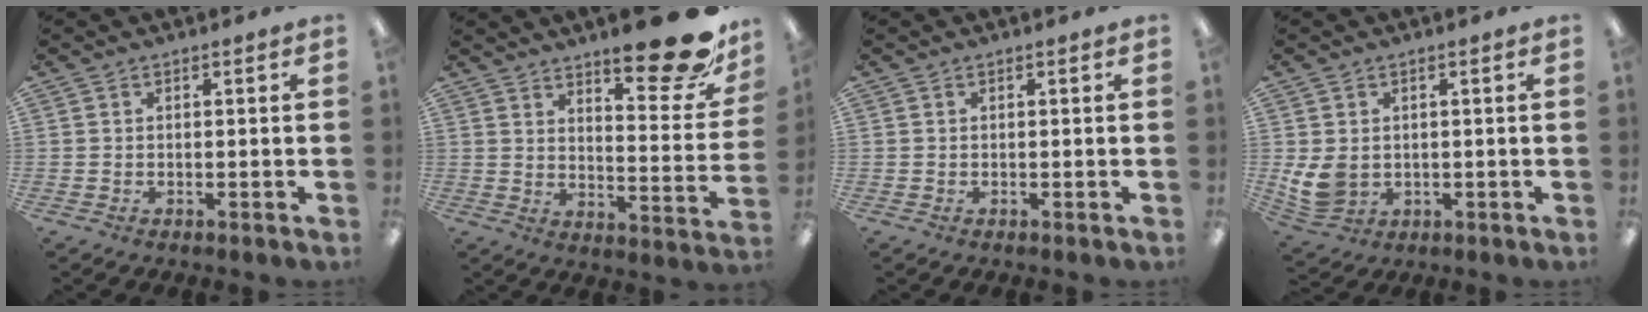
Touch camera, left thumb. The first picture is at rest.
{"total": 19.4, "force": [13.2, 5.9, 12.9], "torque": [-0.163, -0.094, 0.210]}
{"total": 0.0}
{"total": 7.0, "force": [0.5, 5.5, 4.3], "torque": [-0.102, -0.002, 0.011]}